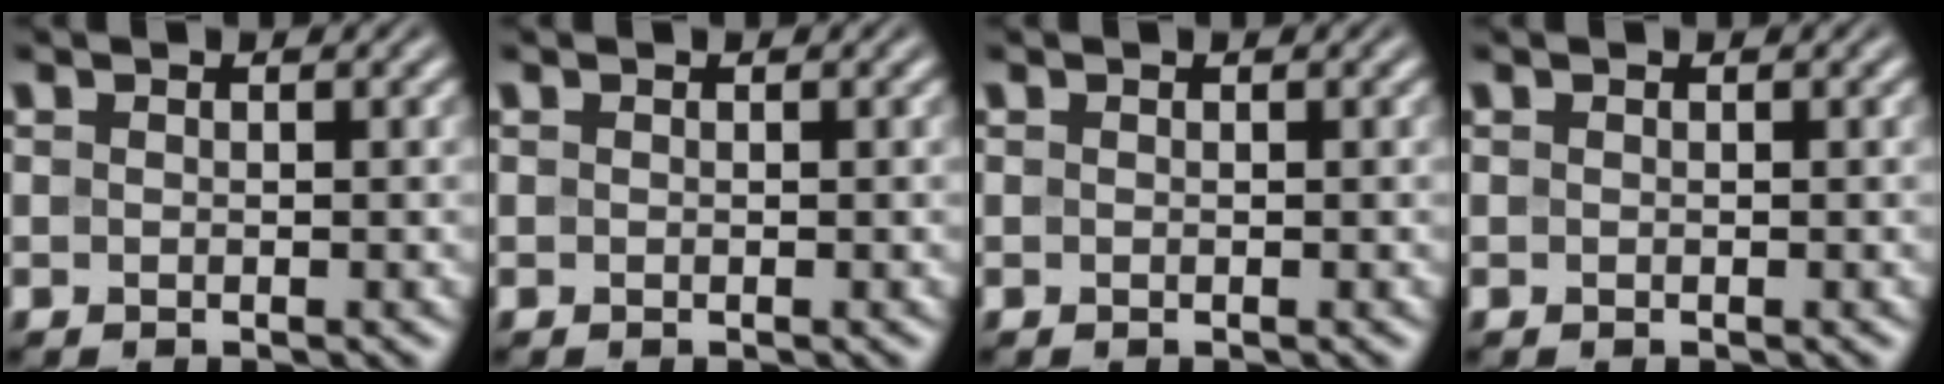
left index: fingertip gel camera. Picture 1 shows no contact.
{"total": 0.0}
{"total": 0.0}
{"total": 0.0}